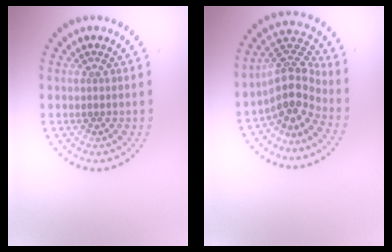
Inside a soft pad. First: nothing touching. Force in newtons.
{"total": 4.2, "press": 3.1, "slide": 2.8}